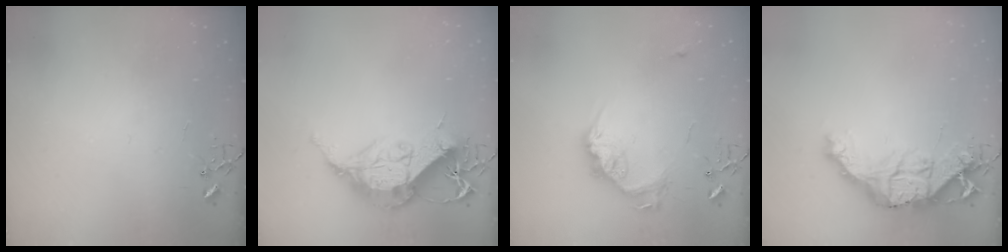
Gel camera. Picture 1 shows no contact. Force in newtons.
{"total": 15.7, "press": 15.6, "slide": 1.4}
{"total": 15.4, "press": 15.4, "slide": 1.0}
{"total": 18.1, "press": 18.0, "slide": 2.0}